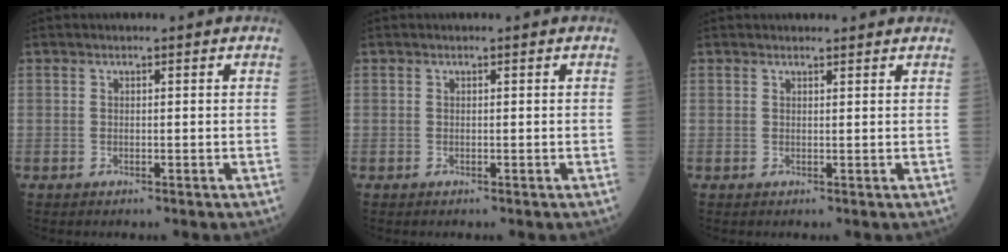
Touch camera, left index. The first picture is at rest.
{"total": 0.0}
{"total": 2.5, "force": [2.5, 0.5, 0.3], "torque": [-0.009, 0.008, 0.028]}